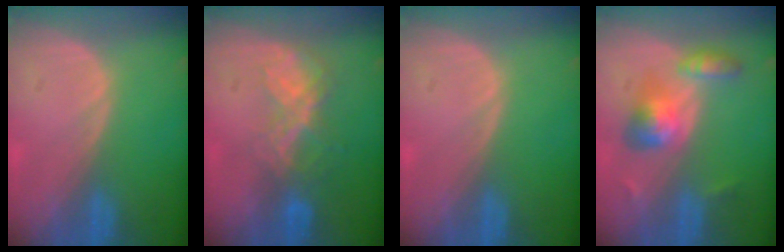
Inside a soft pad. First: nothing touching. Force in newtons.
{"total": 6.6, "press": 5.8, "slide": 3.2}
{"total": 0.0}
{"total": 5.7, "press": 5.7, "slide": 0.6}